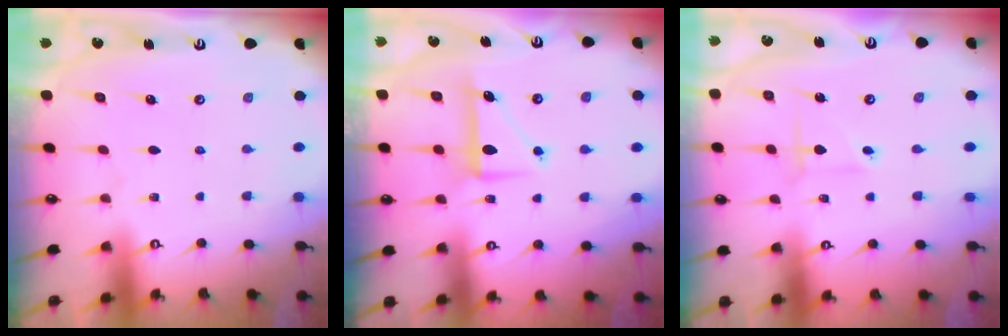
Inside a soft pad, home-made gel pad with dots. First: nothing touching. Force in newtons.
{"total": 7.7, "press": 7.7, "slide": 1.0}
{"total": 2.6, "press": 2.6, "slide": 0.3}